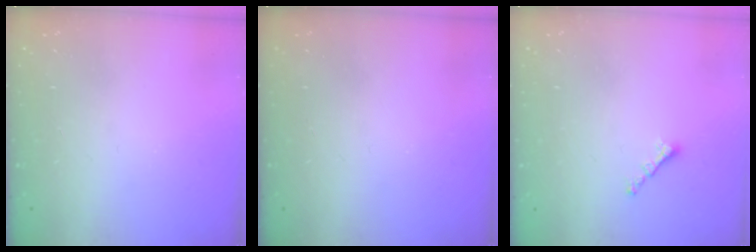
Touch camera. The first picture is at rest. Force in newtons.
{"total": 0.0}
{"total": 0.7, "press": 0.6, "slide": 0.4}